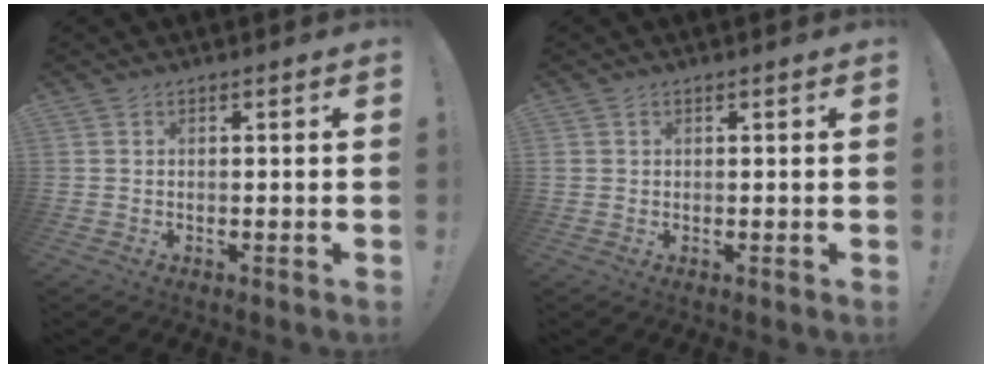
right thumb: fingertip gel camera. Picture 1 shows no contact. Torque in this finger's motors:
{"motor_torque": [-0.10, 0.12, 0.03, 0.03, 0.00]}